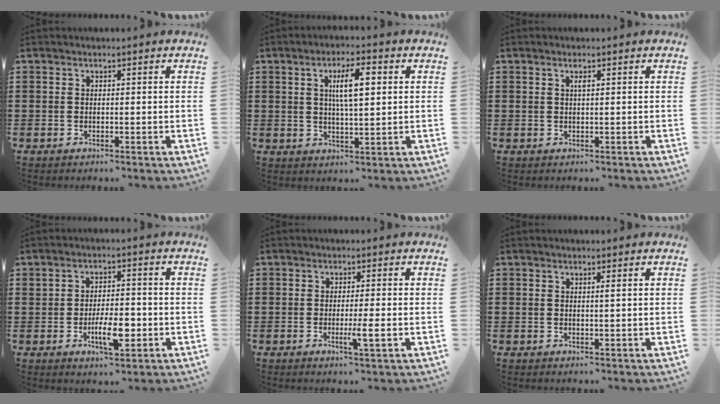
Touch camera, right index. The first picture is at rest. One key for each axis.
{"total": 6.6, "fx": 1.7, "fy": 1.8, "fz": 6.1, "tx": -0.114, "ty": 0.005, "tz": 0.024}
{"total": 0.9, "fx": 0.4, "fy": 0.1, "fz": 0.8, "tx": -0.017, "ty": 0.001, "tz": 0.006}
{"total": 6.0, "fx": -1.7, "fy": 2.2, "fz": 5.3, "tx": -0.101, "ty": 0.002, "tz": -0.032}
{"total": 3.5, "fx": -1.0, "fy": -0.1, "fz": 3.3, "tx": -0.062, "ty": -0.012, "tz": -0.021}
{"total": 0.7, "fx": 0.3, "fy": -0.2, "fz": 0.6, "tx": -0.010, "ty": -0.003, "tz": 0.005}